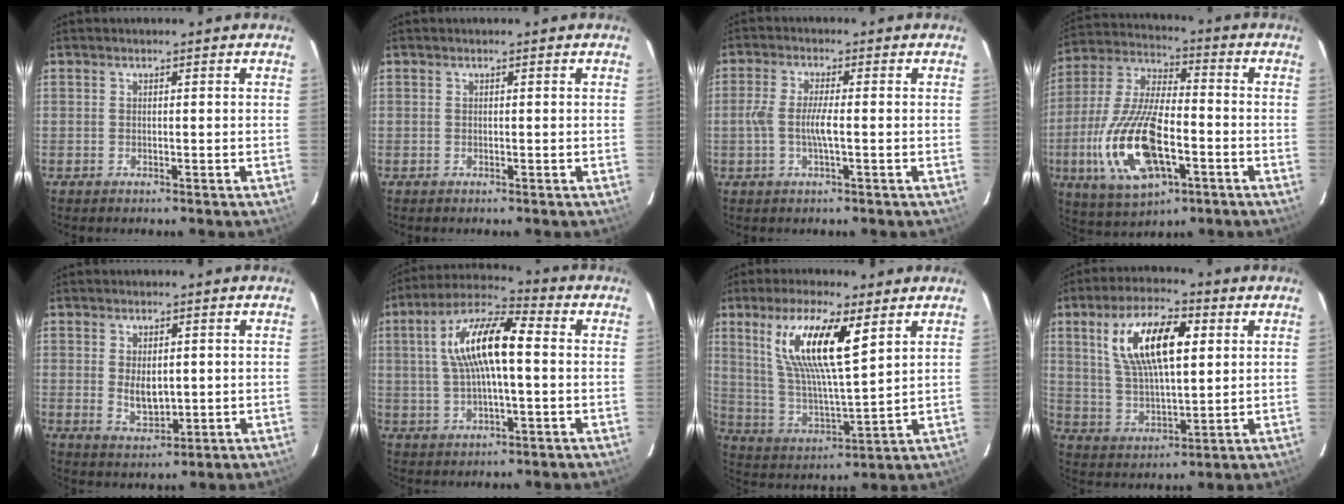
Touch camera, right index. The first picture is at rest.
{"total": 0.0}
{"total": 4.9, "force": [-1.0, 0.6, 4.8], "torque": [-0.097, 0.000, -0.020]}
{"total": 19.5, "force": [-6.0, 8.5, 16.5], "torque": [-0.361, -0.015, -0.105]}
{"total": 5.4, "force": [0.2, 3.2, 4.4], "torque": [-0.074, -0.009, 0.013]}
{"total": 13.5, "force": [1.5, 4.2, 12.8], "torque": [-0.239, 0.023, 0.022]}
{"total": 15.4, "force": [7.3, 3.3, 13.1], "torque": [-0.250, 0.001, 0.146]}
{"total": 15.1, "force": [4.8, 6.1, 13.0], "torque": [-0.241, 0.017, 0.095]}